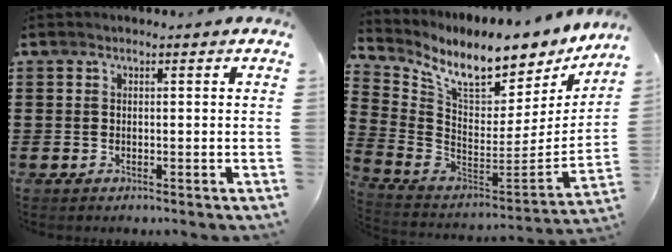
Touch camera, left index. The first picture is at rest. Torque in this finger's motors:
{"motor_torque": [1.06, -1.08, 0.38, 0.12]}